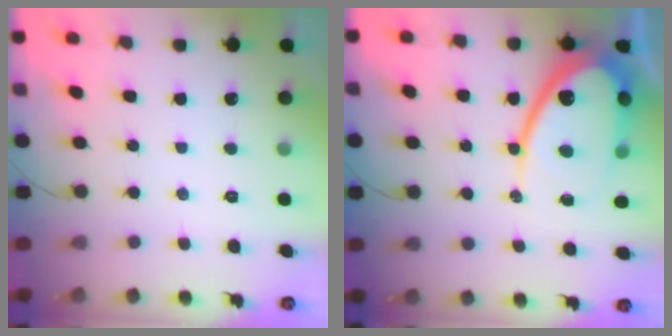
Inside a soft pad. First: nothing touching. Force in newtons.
{"total": 18.8, "press": 18.7, "slide": 1.7}